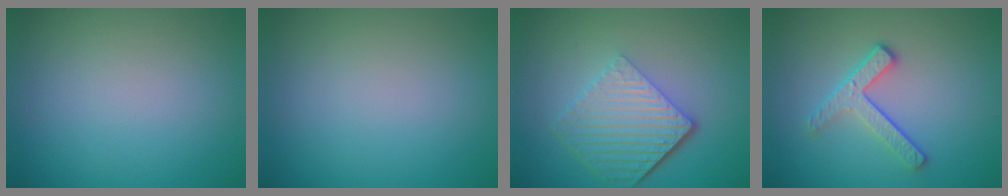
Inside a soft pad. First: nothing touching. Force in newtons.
{"total": 0.0}
{"total": 6.2, "press": 4.2, "slide": 4.6}
{"total": 3.1, "press": 2.5, "slide": 1.9}